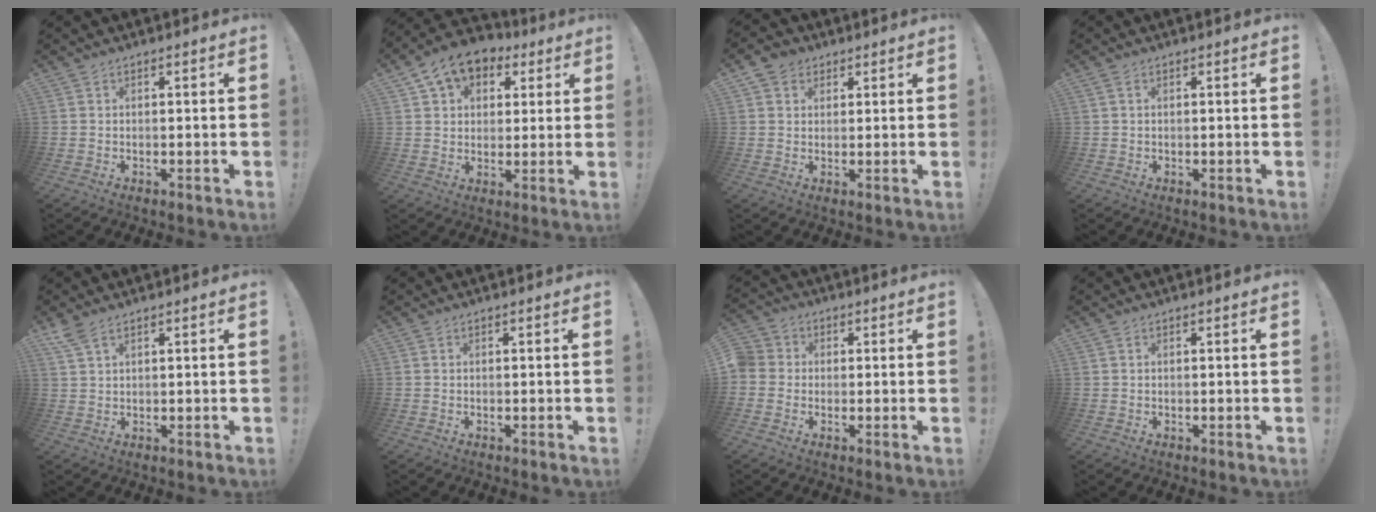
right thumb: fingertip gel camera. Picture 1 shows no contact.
{"total": 9.5, "force": [5.2, 7.1, 3.5], "torque": [-0.059, -0.028, 0.103]}
{"total": 4.8, "force": [2.4, 4.0, 1.2], "torque": [-0.020, -0.003, 0.046]}
{"total": 0.8, "force": [0.4, 0.4, 0.6], "torque": [-0.016, 0.003, 0.008]}
{"total": 4.1, "force": [2.9, 1.3, 2.5], "torque": [-0.055, -0.008, 0.055]}
{"total": 0.0}
{"total": 4.4, "force": [-0.7, 4.1, 1.5], "torque": [-0.032, 0.013, -0.012]}
{"total": 0.0}